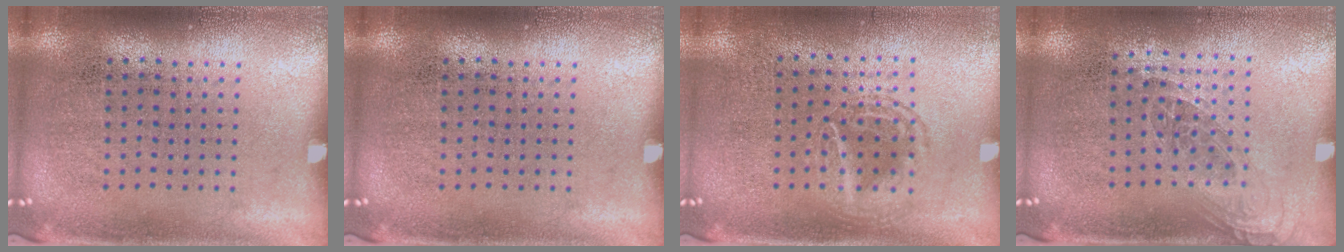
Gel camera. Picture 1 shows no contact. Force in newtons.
{"total": 0.0}
{"total": 1.3, "press": 1.2, "slide": 0.5}
{"total": 1.2, "press": 0.9, "slide": 0.7}